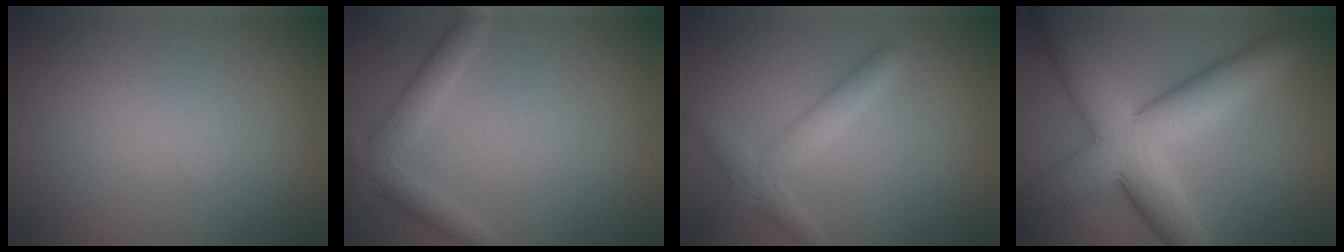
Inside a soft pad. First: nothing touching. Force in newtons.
{"total": 3.0, "press": 3.0, "slide": 0.1}
{"total": 1.9, "press": 1.9, "slide": 0.2}
{"total": 9.2, "press": 9.2, "slide": 0.1}